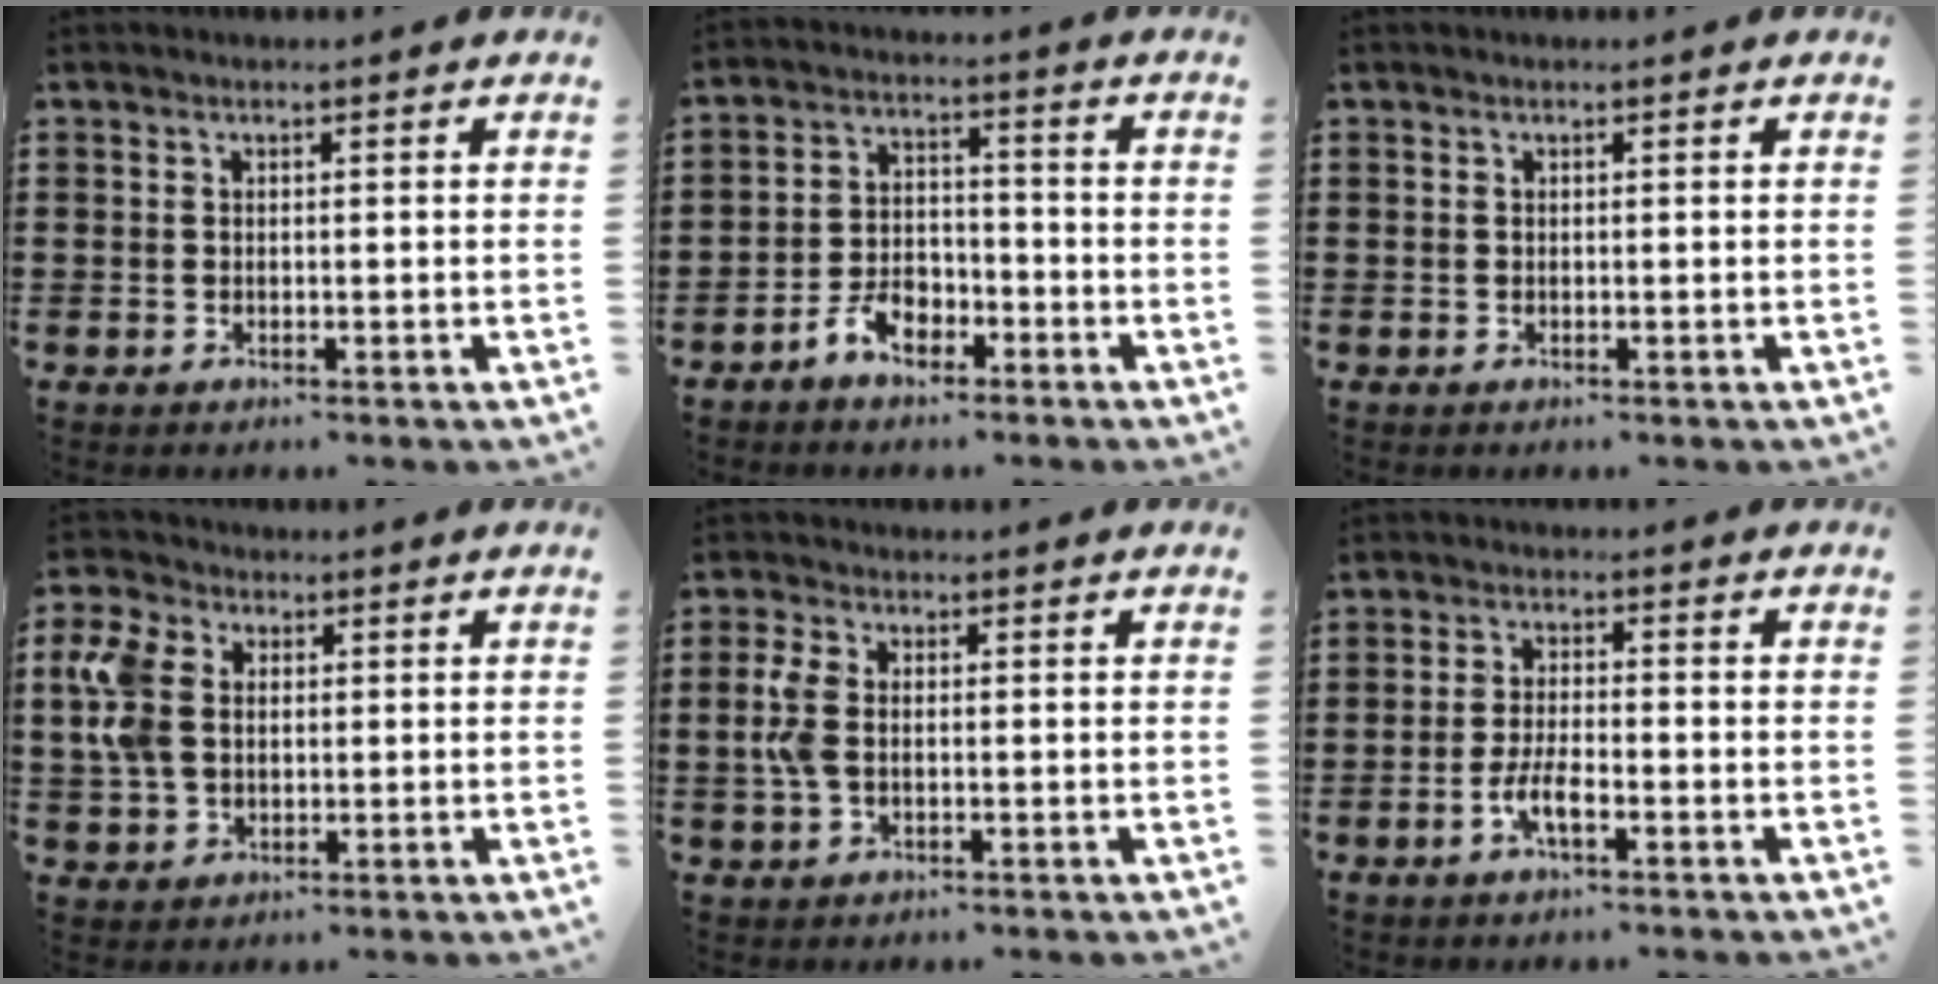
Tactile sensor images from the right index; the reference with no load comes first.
{"total": 5.1, "force": [-3.4, 3.0, 2.3], "torque": [-0.051, 0.011, -0.068]}
{"total": 0.0}
{"total": 7.3, "force": [1.3, 5.3, 4.8], "torque": [-0.140, 0.008, 0.016]}
{"total": 4.4, "force": [-0.1, 2.6, 3.6], "torque": [-0.101, -0.003, -0.011]}
{"total": 4.2, "force": [-2.3, 0.9, 3.4], "torque": [-0.076, -0.008, -0.048]}